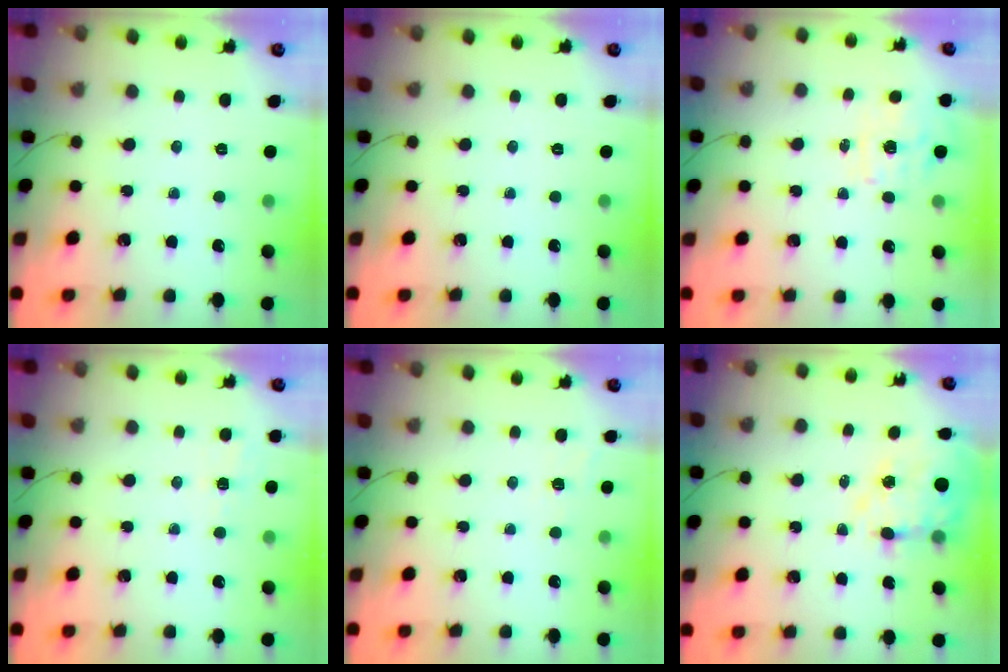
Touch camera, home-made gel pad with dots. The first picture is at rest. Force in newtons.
{"total": 0.0}
{"total": 9.8, "press": 9.8, "slide": 0.8}
{"total": 2.0, "press": 1.0, "slide": 1.7}
{"total": 5.8, "press": 5.6, "slide": 1.5}
{"total": 13.1, "press": 12.6, "slide": 3.5}